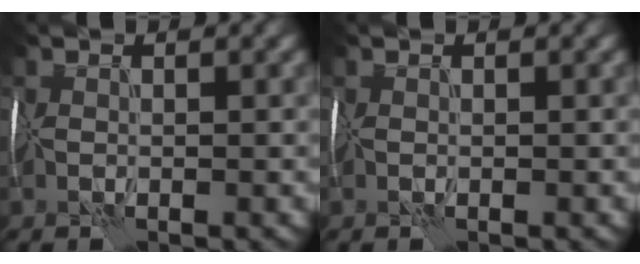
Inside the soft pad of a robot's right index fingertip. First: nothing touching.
{"total": 0.0}